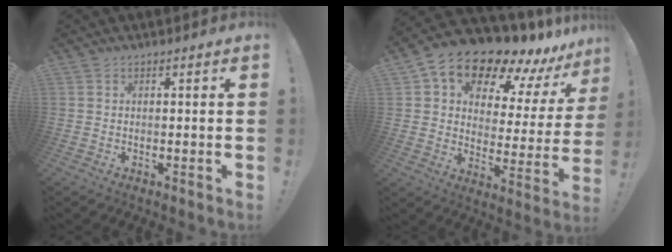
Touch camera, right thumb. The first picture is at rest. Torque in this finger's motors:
{"motor_torque": [0.74, 1.15, 0.36, 0.24, 0.08]}